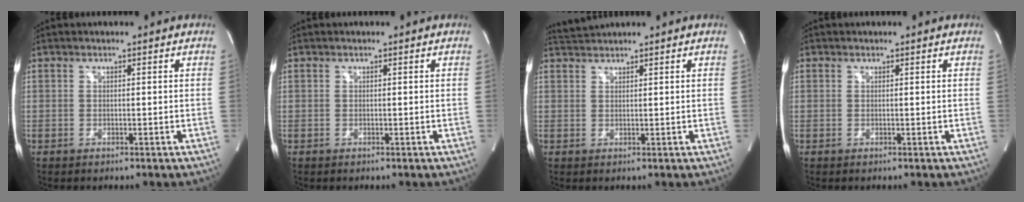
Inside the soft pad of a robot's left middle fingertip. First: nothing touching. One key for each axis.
{"total": 0.0}
{"total": 2.1, "fx": 2.0, "fy": -0.5, "fz": -0.2, "tx": -0.002, "ty": 0.011, "tz": 0.049}
{"total": 0.0}